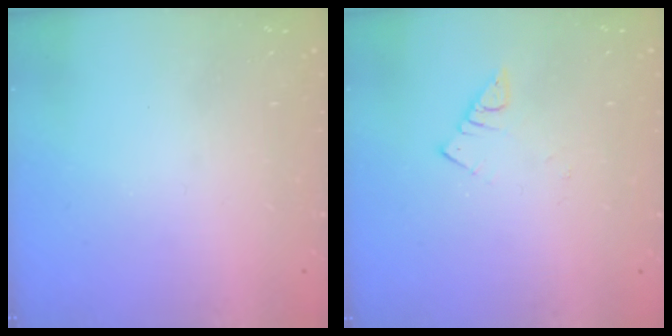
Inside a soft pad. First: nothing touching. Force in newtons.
{"total": 2.4, "press": 2.4, "slide": 0.4}